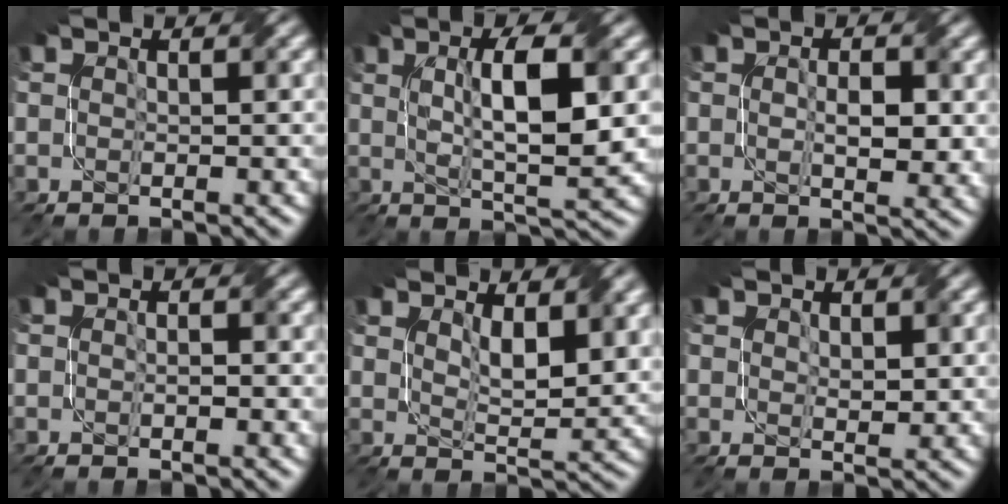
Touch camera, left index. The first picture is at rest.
{"total": 7.9, "force": [1.3, 1.9, 7.6], "torque": [-0.124, 0.005, 0.022]}
{"total": 3.5, "force": [0.1, 1.6, 3.1], "torque": [-0.056, -0.006, 0.006]}
{"total": 1.3, "force": [-0.2, 0.5, 1.1], "torque": [-0.019, -0.002, 0.000]}
{"total": 4.4, "force": [2.2, 1.7, 3.3], "torque": [-0.067, -0.009, 0.044]}
{"total": 1.9, "force": [1.1, 1.1, 1.2], "torque": [-0.024, -0.005, 0.023]}